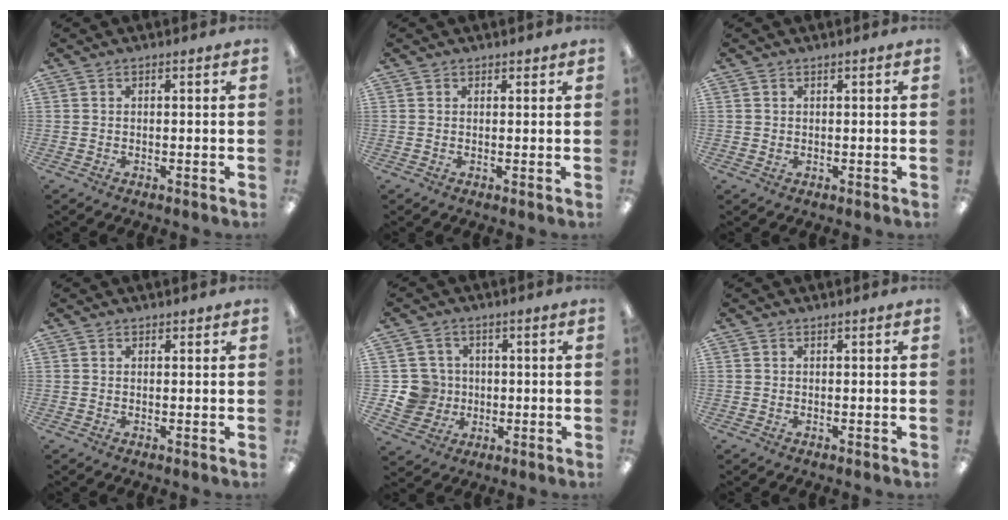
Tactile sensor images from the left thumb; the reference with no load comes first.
{"total": 1.0, "force": [0.8, 0.6, 0.0], "torque": [0.001, 0.001, 0.015]}
{"total": 0.8, "force": [0.5, 0.6, -0.1], "torque": [0.000, 0.002, 0.010]}
{"total": 0.7, "force": [0.6, 0.4, 0.0], "torque": [0.000, 0.001, 0.012]}
{"total": 8.3, "force": [0.1, 8.2, 1.6], "torque": [-0.056, 0.010, 0.010]}
{"total": 0.0}